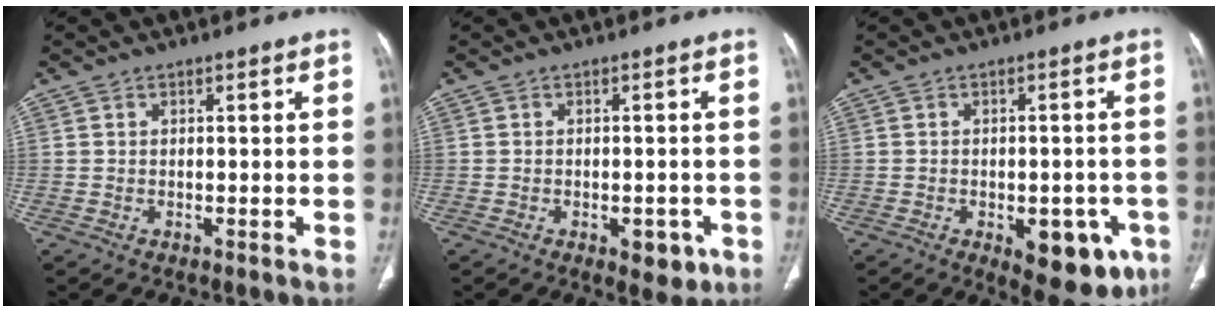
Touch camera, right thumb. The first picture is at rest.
{"total": 4.6, "force": [-2.0, 2.6, 3.3], "torque": [-0.024, 0.005, -0.018]}
{"total": 12.2, "force": [-5.1, 6.1, 9.2], "torque": [-0.084, 0.011, -0.053]}